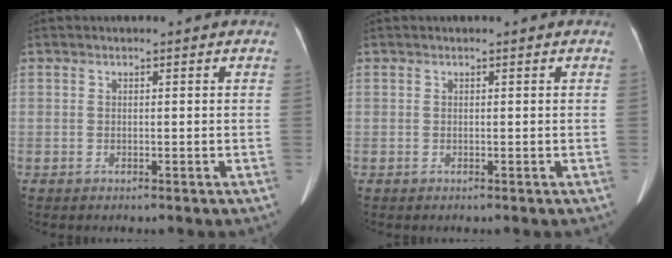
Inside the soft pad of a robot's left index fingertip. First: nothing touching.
{"total": 0.0}